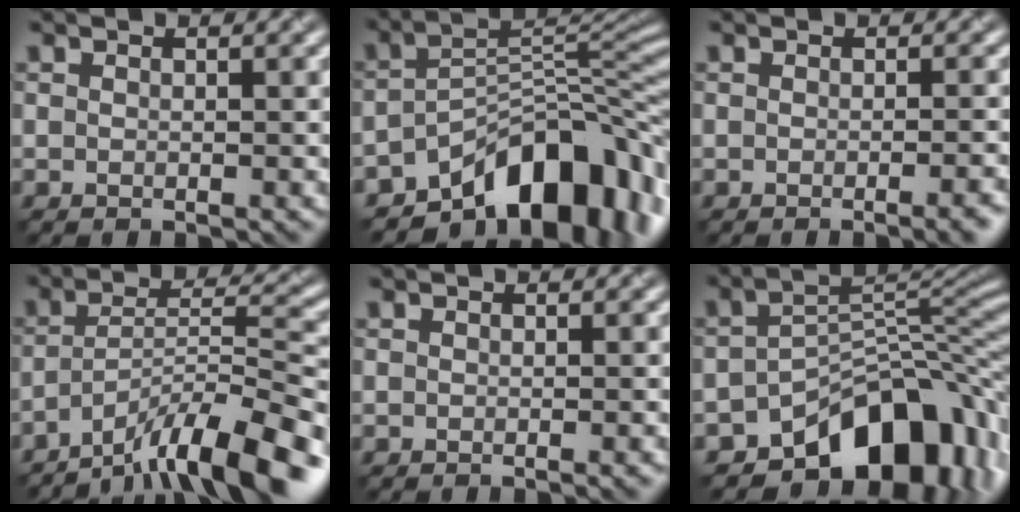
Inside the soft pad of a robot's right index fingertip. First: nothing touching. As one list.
[{"total": 11.7, "force": [-7.5, 5.3, 7.4], "torque": [-0.089, 0.001, -0.127]}, {"total": 2.0, "force": [-1.2, 0.4, 1.6], "torque": [-0.019, 0.001, -0.012]}, {"total": 11.4, "force": [-8.4, 2.1, 7.4], "torque": [-0.105, 0.023, -0.142]}, {"total": 0.8, "force": [-0.3, 0.1, 0.7], "torque": [-0.009, -0.001, 0.000]}, {"total": 11.4, "force": [-7.3, 5.9, 6.4], "torque": [-0.071, 0.000, -0.127]}]